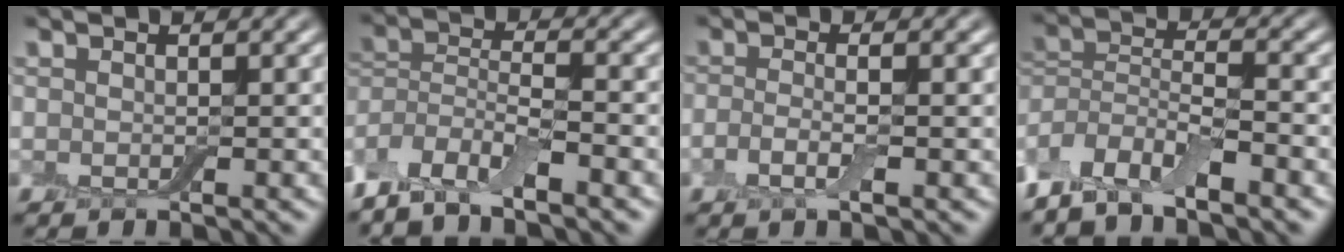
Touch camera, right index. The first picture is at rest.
{"total": 5.7, "force": [-4.3, 1.6, 3.4], "torque": [-0.068, 0.000, -0.090]}
{"total": 2.0, "force": [-0.7, 0.4, 1.8], "torque": [-0.042, -0.001, -0.020]}
{"total": 5.9, "force": [-4.2, 1.9, 3.7], "torque": [-0.072, 0.002, -0.088]}